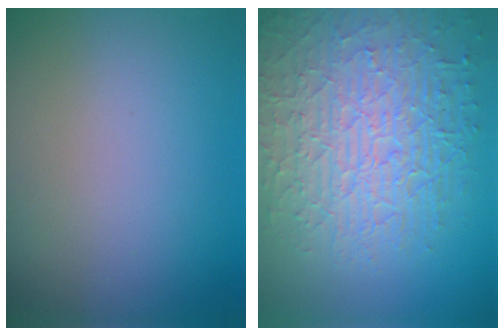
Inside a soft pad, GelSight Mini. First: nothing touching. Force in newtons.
{"total": 8.8, "press": 6.2, "slide": 6.2}